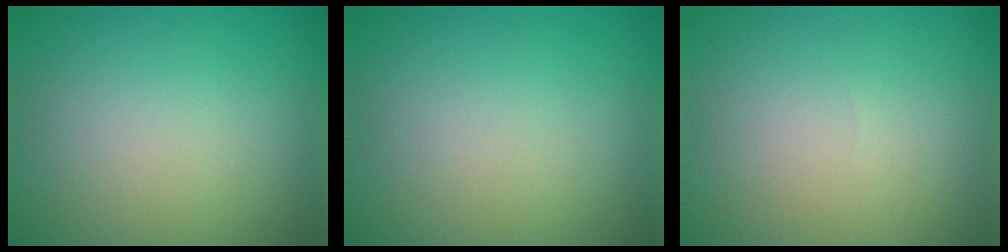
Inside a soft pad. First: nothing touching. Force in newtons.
{"total": 0.0}
{"total": 0.0}